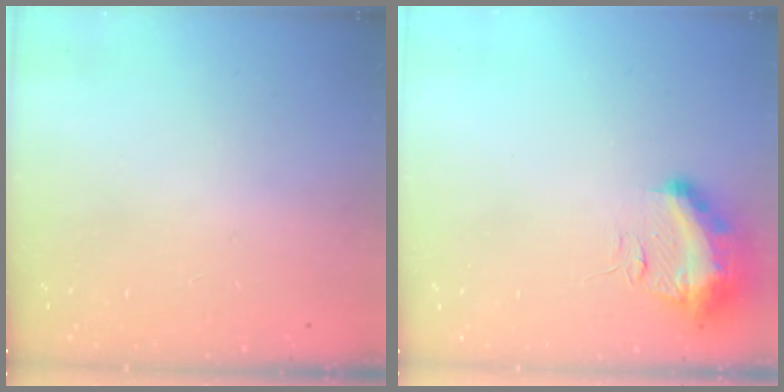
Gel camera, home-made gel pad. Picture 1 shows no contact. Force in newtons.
{"total": 17.3, "press": 13.2, "slide": 11.2}